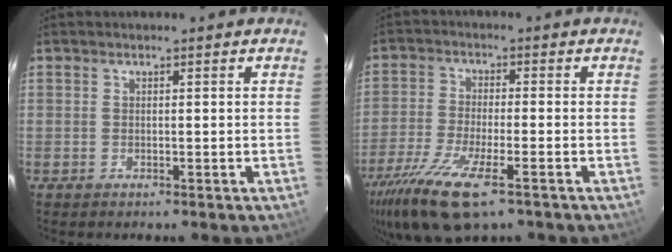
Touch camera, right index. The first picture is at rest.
{"total": 13.9, "force": [-8.5, 3.9, 10.3], "torque": [-0.223, -0.045, -0.161]}